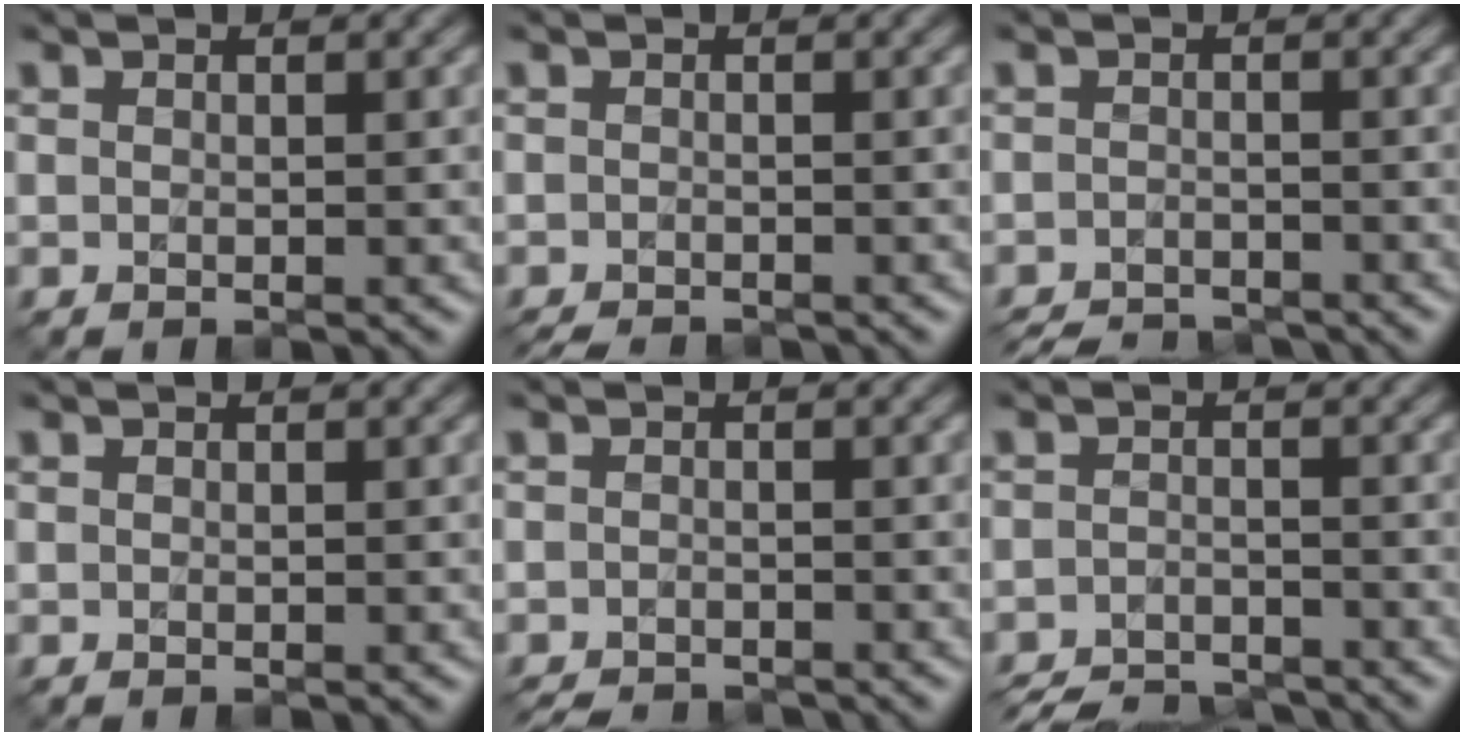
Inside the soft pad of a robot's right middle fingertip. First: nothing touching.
{"total": 2.1, "force": [-2.0, 0.2, 0.6], "torque": [-0.008, -0.014, -0.034]}
{"total": 4.5, "force": [-4.4, 0.6, 0.8], "torque": [-0.015, -0.009, -0.072]}
{"total": 0.0}
{"total": 3.2, "force": [-3.1, 0.3, 0.6], "torque": [-0.006, -0.014, -0.049]}
{"total": 5.5, "force": [-5.3, 1.0, 1.2], "torque": [-0.016, -0.013, -0.091]}